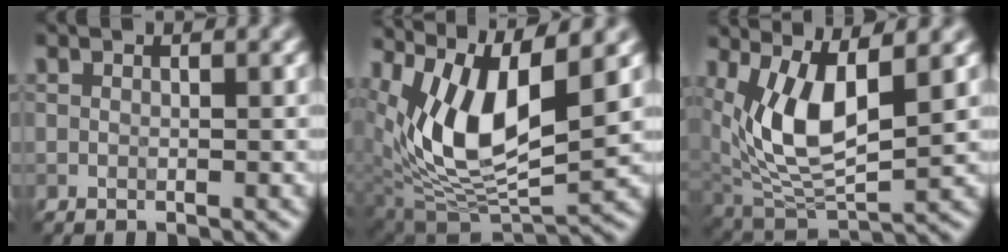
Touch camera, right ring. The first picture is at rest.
{"total": 10.4, "force": [3.9, 4.2, 8.7], "torque": [-0.164, -0.007, 0.077]}
{"total": 7.6, "force": [2.0, 3.1, 6.6], "torque": [-0.140, -0.012, 0.042]}